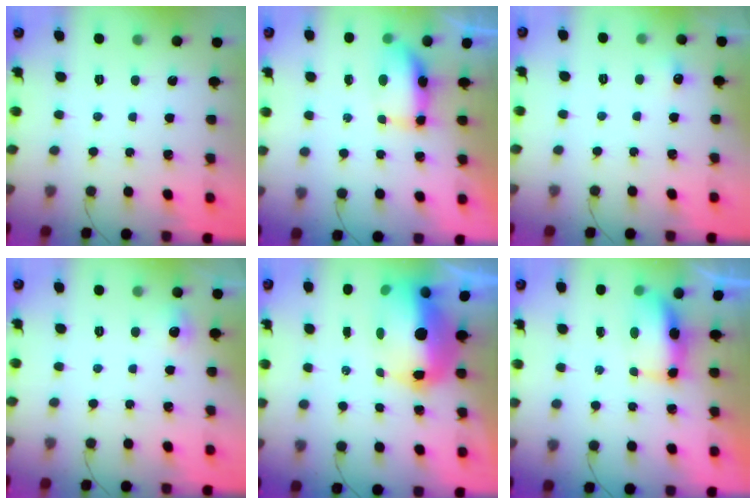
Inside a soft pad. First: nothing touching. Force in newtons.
{"total": 12.8, "press": 8.6, "slide": 9.5}
{"total": 3.6, "press": 3.5, "slide": 0.9}
{"total": 4.8, "press": 4.5, "slide": 1.8}
{"total": 13.4, "press": 13.1, "slide": 2.7}
{"total": 7.0, "press": 6.9, "slide": 0.6}